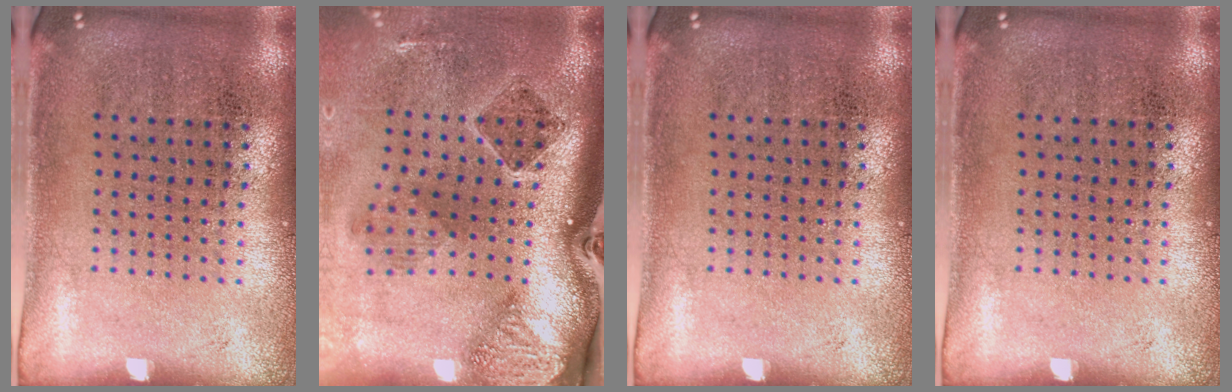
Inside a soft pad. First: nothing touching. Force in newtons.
{"total": 2.9, "press": 1.9, "slide": 2.2}
{"total": 0.0}
{"total": 0.0}